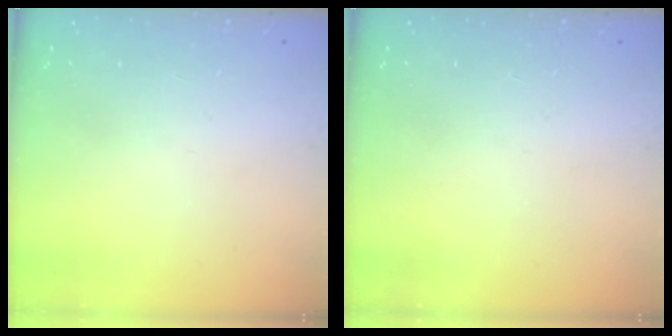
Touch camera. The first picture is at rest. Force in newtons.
{"total": 0.0}